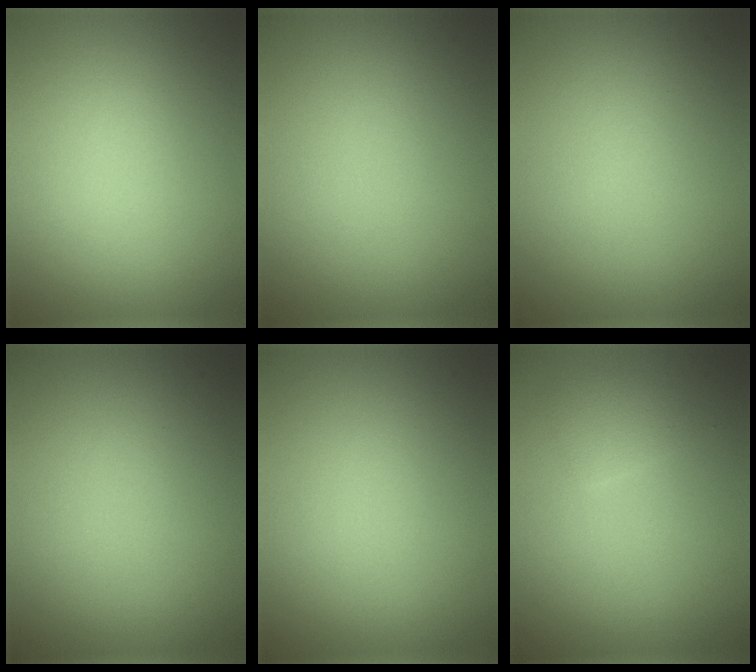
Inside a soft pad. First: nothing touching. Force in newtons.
{"total": 0.0}
{"total": 0.0}
{"total": 0.0}
{"total": 0.0}
{"total": 1.3, "press": 1.3, "slide": 0.1}